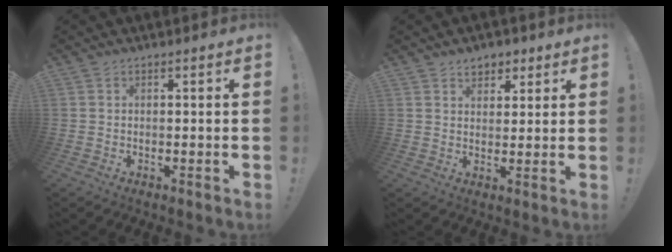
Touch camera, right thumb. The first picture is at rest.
{"total": 4.8, "force": [3.0, 3.5, 1.4], "torque": [-0.003, -0.014, 0.052]}